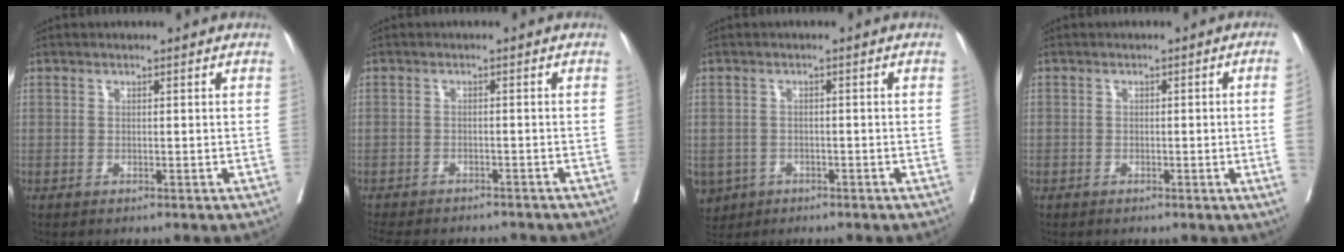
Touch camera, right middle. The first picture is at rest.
{"total": 11.6, "force": [-10.3, 3.6, 4.1], "torque": [-0.084, -0.009, -0.132]}
{"total": 6.2, "force": [-3.2, 5.0, 1.7], "torque": [-0.045, -0.002, -0.046]}
{"total": 3.0, "force": [-0.6, -0.6, 2.9], "torque": [-0.040, -0.001, -0.005]}